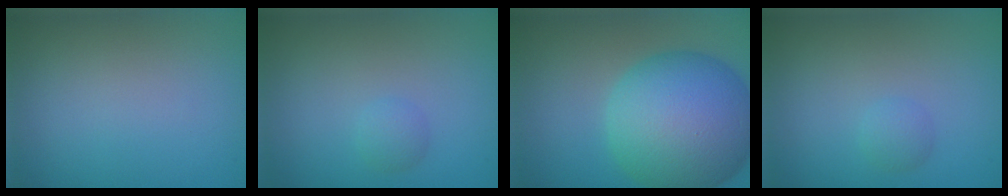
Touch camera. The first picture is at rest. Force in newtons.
{"total": 1.1, "press": 1.1, "slide": 0.0}
{"total": 14.0, "press": 14.0, "slide": 0.3}
{"total": 1.1, "press": 1.1, "slide": 0.1}